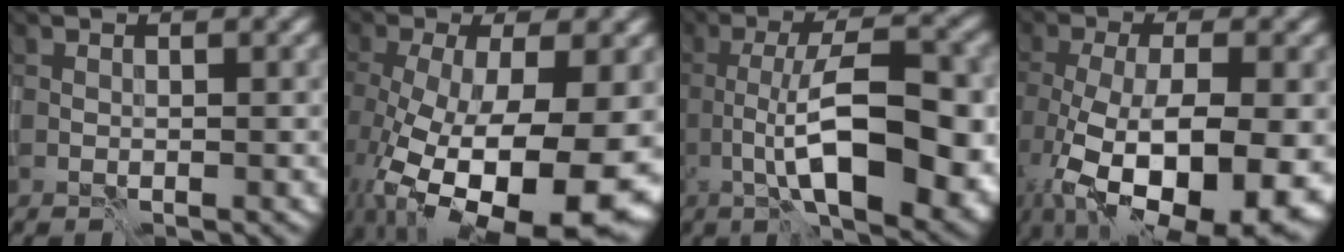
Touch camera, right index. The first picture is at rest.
{"total": 15.3, "force": [-4.2, 6.2, 13.4], "torque": [-0.221, -0.038, -0.046]}
{"total": 11.4, "force": [-3.3, 3.4, 10.3], "torque": [-0.164, 0.006, -0.057]}
{"total": 13.8, "force": [-4.9, 6.1, 11.4], "torque": [-0.203, -0.041, -0.064]}